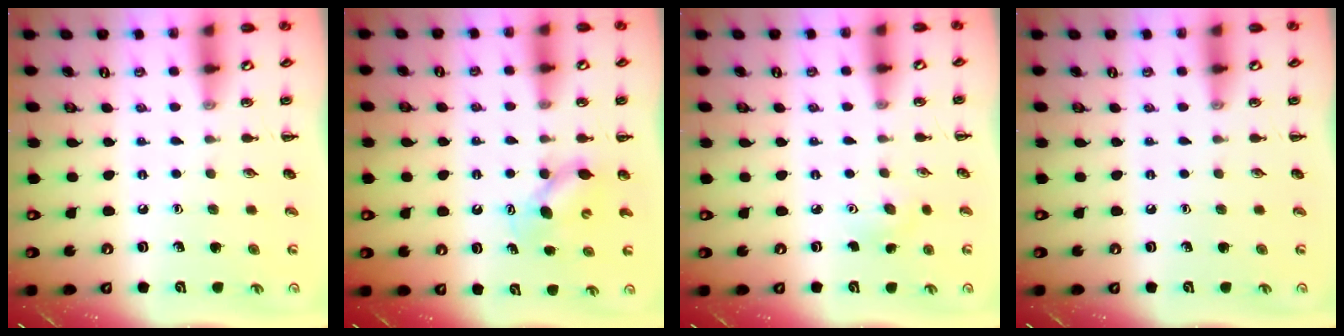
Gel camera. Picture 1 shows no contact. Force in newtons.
{"total": 5.7, "press": 5.7, "slide": 0.5}
{"total": 3.2, "press": 3.1, "slide": 0.7}
{"total": 0.0}